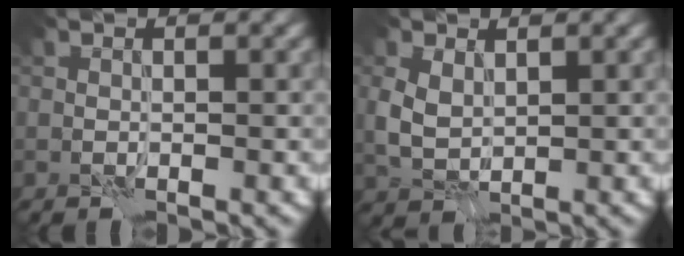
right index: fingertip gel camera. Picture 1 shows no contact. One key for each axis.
{"total": 2.8, "fx": 1.1, "fy": 1.8, "fz": 1.7, "tx": -0.047, "ty": 0.000, "tz": 0.023}